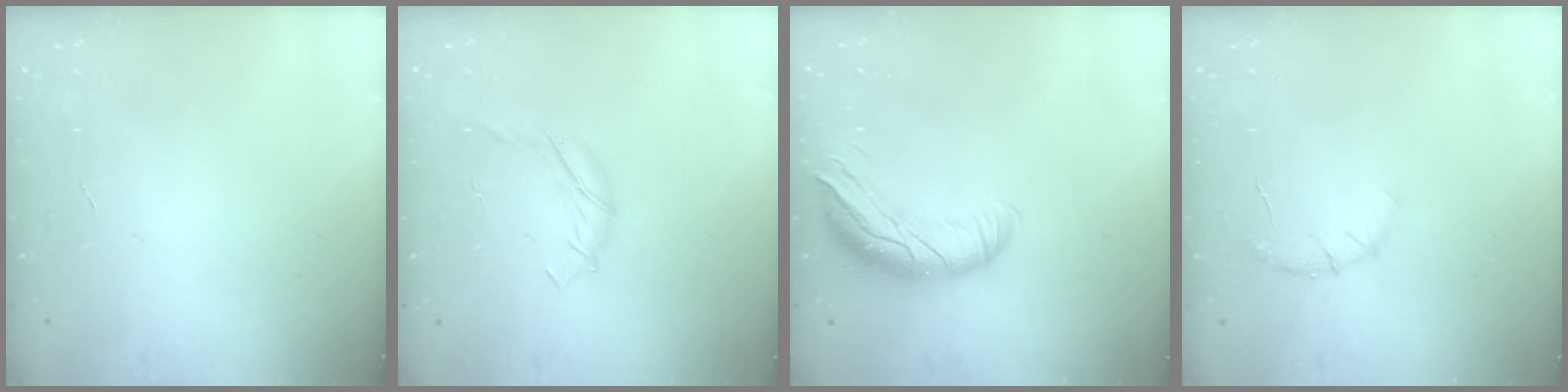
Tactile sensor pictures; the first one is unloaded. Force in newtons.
{"total": 6.7, "press": 6.7, "slide": 0.7}
{"total": 12.3, "press": 11.8, "slide": 3.5}
{"total": 5.4, "press": 5.2, "slide": 1.7}